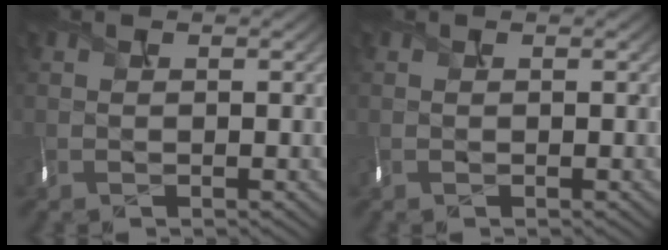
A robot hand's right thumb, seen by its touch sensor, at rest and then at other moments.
{"total": 0.0}